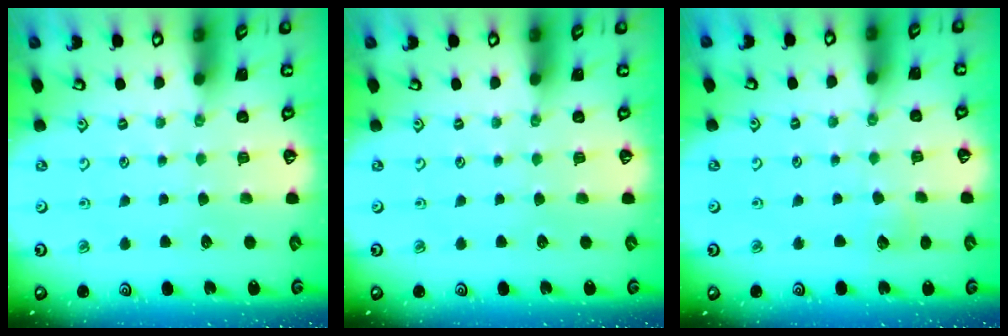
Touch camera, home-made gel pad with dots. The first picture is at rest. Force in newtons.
{"total": 0.0}
{"total": 4.3, "press": 4.3, "slide": 0.4}